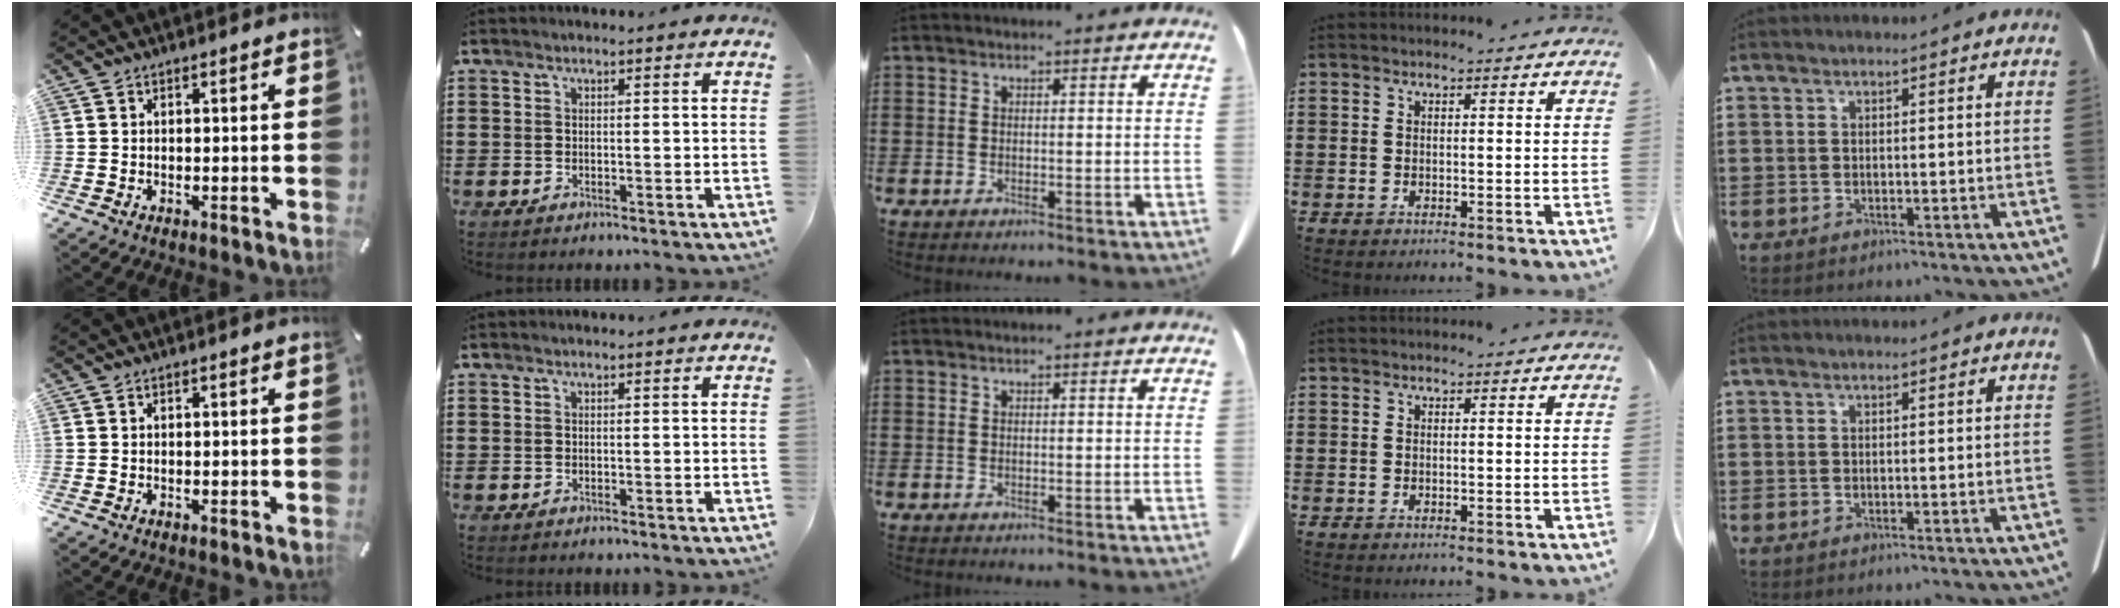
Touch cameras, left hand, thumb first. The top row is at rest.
{}